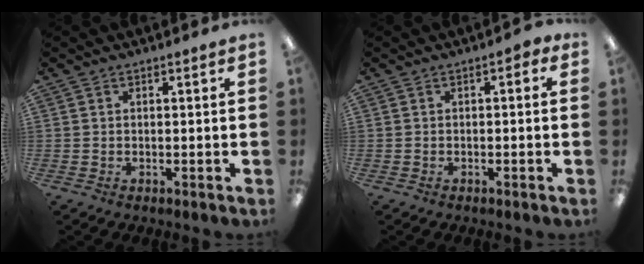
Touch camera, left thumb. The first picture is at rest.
{"total": 1.1, "force": [-0.6, 0.7, 0.5], "torque": [-0.011, 0.003, -0.013]}